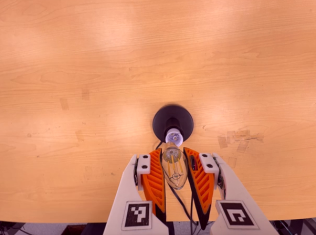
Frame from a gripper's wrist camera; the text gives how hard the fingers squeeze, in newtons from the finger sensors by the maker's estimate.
{"total": 19.7, "left": 21.6, "right": 17.8}